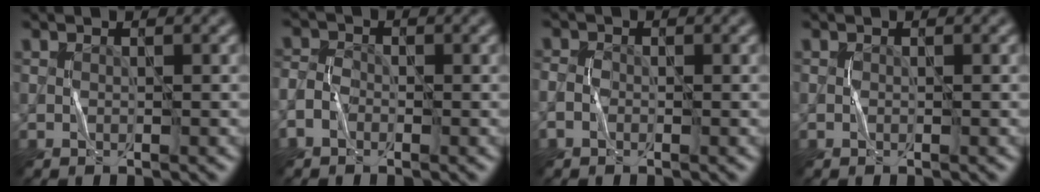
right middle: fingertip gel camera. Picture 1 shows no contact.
{"total": 1.9, "force": [-1.1, 1.3, 0.8], "torque": [-0.016, 0.004, -0.031]}
{"total": 1.3, "force": [-0.6, 0.9, 0.6], "torque": [-0.011, 0.003, -0.017]}
{"total": 0.0}